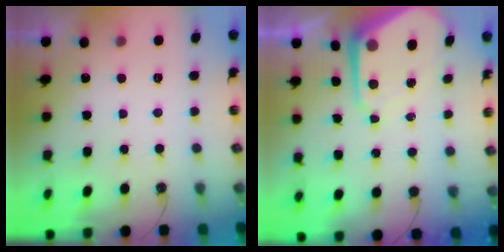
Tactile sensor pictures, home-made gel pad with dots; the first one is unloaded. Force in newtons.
{"total": 9.1, "press": 9.1, "slide": 0.7}